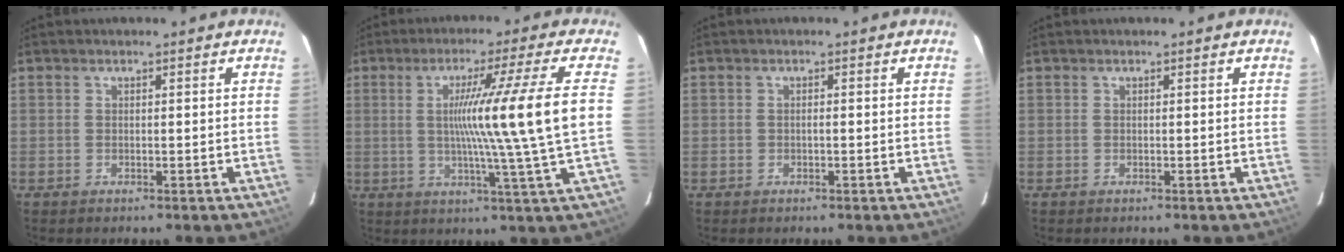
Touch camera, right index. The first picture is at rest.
{"total": 14.6, "force": [1.2, -3.3, 14.1], "torque": [-0.222, -0.010, 0.018]}
{"total": 0.6, "force": [-0.1, 0.2, 0.5], "torque": [-0.012, 0.000, -0.001]}
{"total": 0.0}